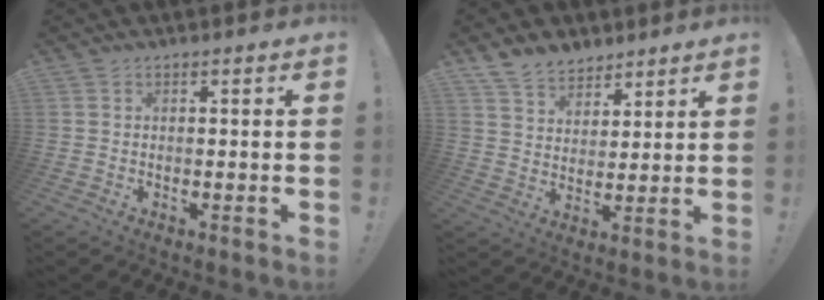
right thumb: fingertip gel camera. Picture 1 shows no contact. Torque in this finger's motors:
{"motor_torque": [0.32, 1.32, 0.85, 0.48, -0.01]}